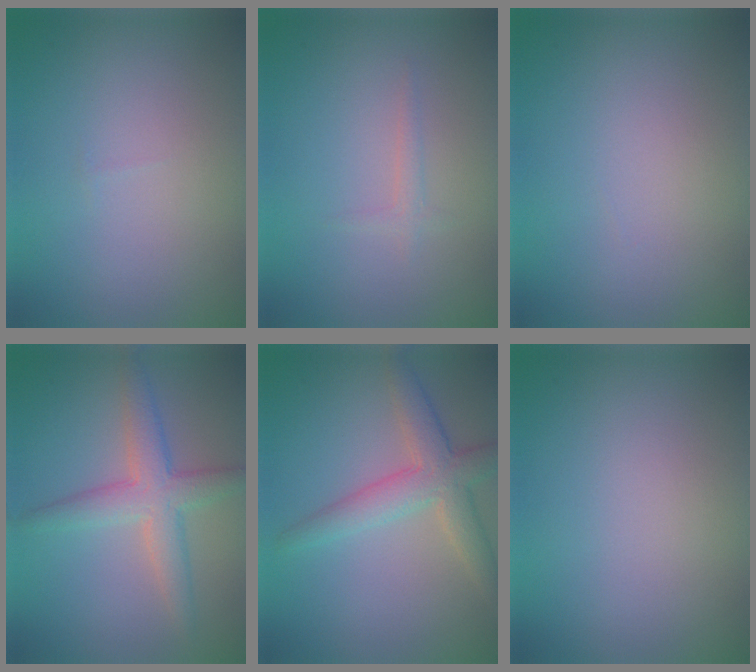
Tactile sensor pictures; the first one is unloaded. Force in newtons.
{"total": 0.9, "press": 0.9, "slide": 0.1}
{"total": 0.0}
{"total": 4.0, "press": 4.0, "slide": 0.1}
{"total": 4.2, "press": 4.2, "slide": 0.3}
{"total": 0.0}